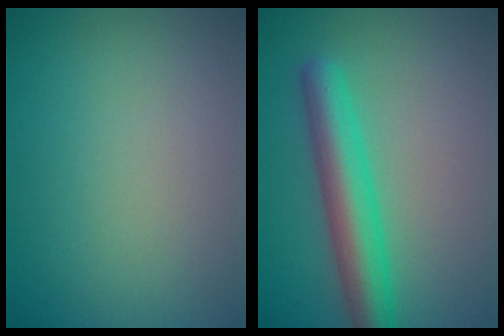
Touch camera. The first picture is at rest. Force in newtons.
{"total": 5.5, "press": 5.5, "slide": 0.2}